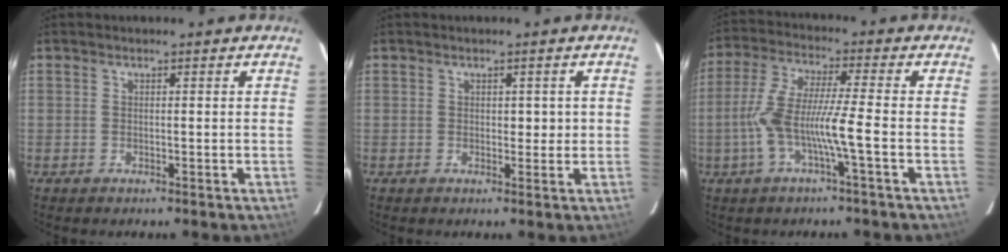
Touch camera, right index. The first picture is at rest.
{"total": 1.9, "force": [0.3, 1.3, 1.3], "torque": [-0.014, 0.005, 0.005]}
{"total": 9.1, "force": [-2.4, -0.1, 8.8], "torque": [-0.186, 0.013, -0.048]}